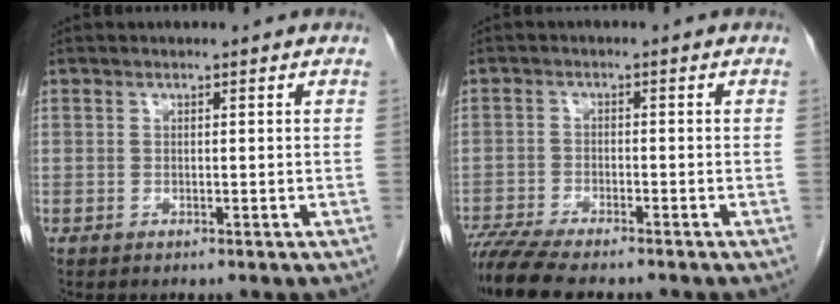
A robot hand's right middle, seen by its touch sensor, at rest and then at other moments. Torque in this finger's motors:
{"motor_torque": [1.01, -1.13, 0.15, 0.12]}